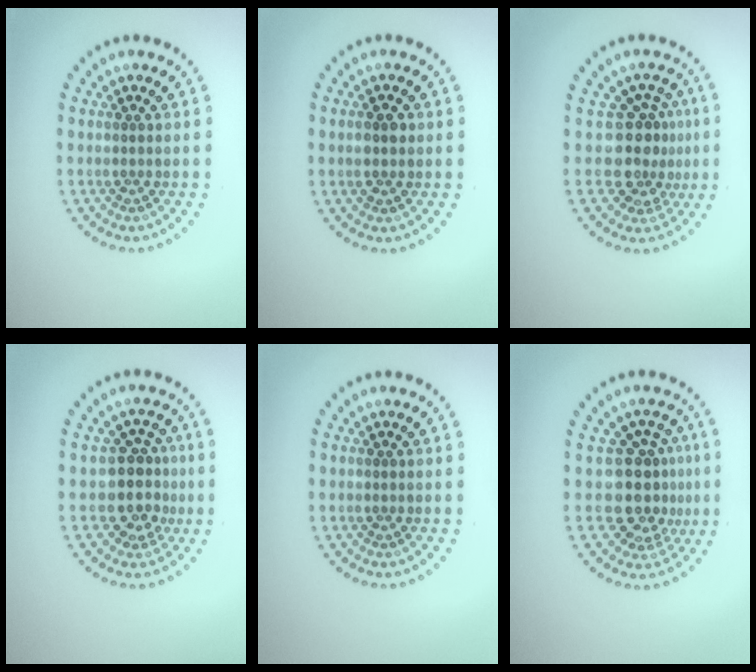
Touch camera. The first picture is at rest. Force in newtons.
{"total": 1.2, "press": 1.2, "slide": 0.1}
{"total": 4.0, "press": 2.9, "slide": 2.7}
{"total": 3.4, "press": 2.8, "slide": 1.9}
{"total": 0.0}
{"total": 4.2, "press": 3.4, "slide": 2.5}